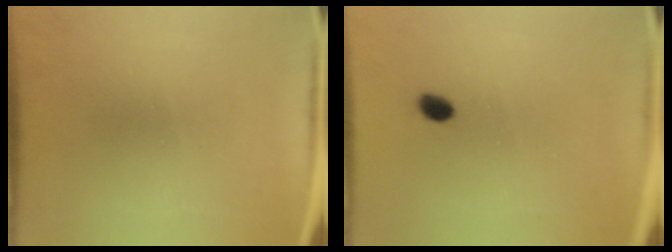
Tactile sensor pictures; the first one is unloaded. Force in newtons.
{"total": 1.5}